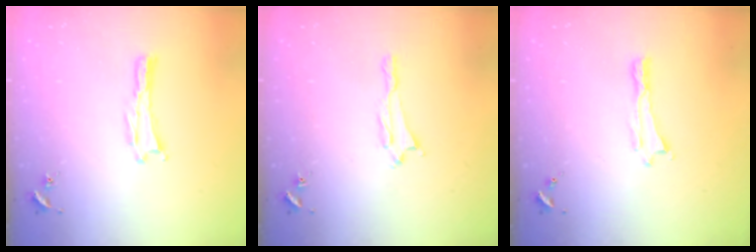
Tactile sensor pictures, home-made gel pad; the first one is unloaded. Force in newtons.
{"total": 1.3, "press": 1.3, "slide": 0.1}
{"total": 0.0}